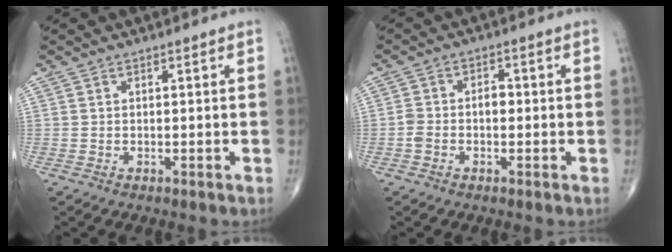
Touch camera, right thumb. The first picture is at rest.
{"total": 3.5, "force": [-0.7, 2.3, 2.6], "torque": [-0.045, 0.022, -0.013]}